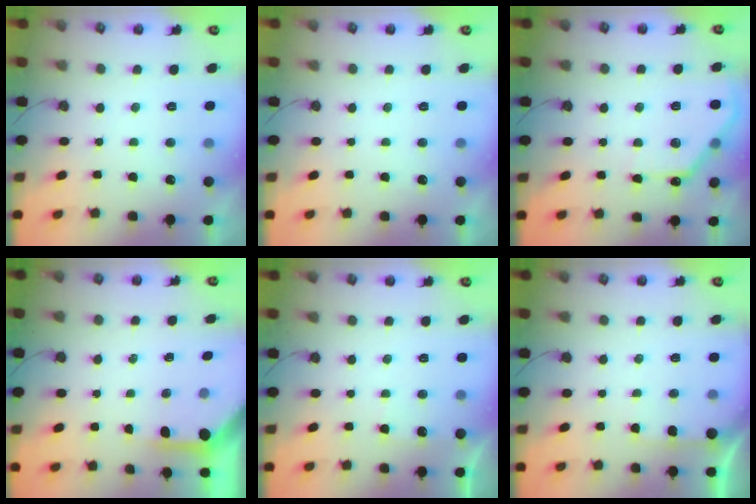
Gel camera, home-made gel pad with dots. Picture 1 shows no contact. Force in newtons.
{"total": 0.0}
{"total": 10.7, "press": 10.7, "slide": 0.7}
{"total": 3.9, "press": 3.9, "slide": 0.4}
{"total": 2.4, "press": 2.3, "slide": 0.4}
{"total": 2.9, "press": 2.9, "slide": 0.3}